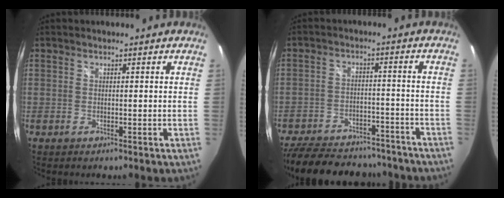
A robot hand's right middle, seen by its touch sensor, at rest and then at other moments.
{"total": 23.7, "force": [-19.5, 9.3, 9.7], "torque": [-0.213, 0.012, -0.262]}